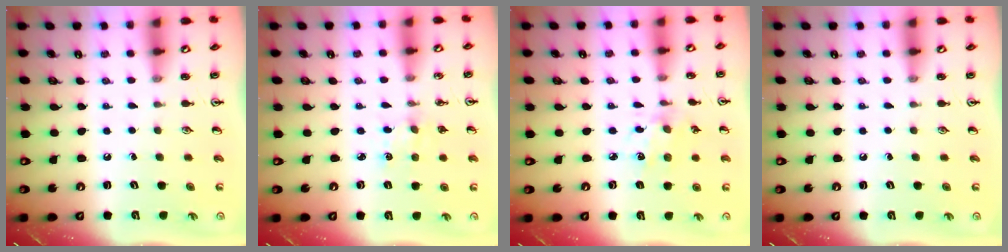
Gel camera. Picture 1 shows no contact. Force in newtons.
{"total": 2.8, "press": 2.8, "slide": 0.3}
{"total": 2.8, "press": 2.7, "slide": 0.7}
{"total": 0.0}